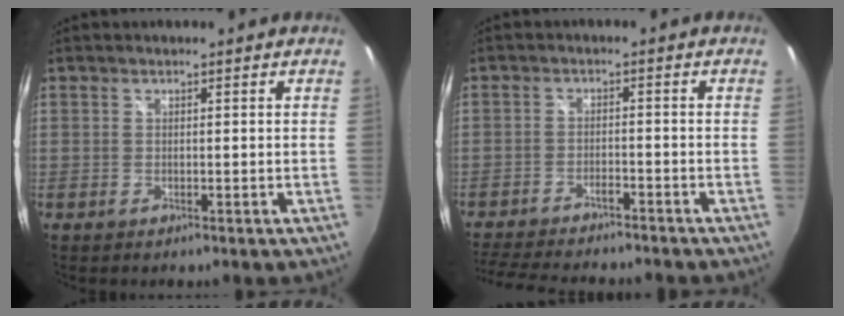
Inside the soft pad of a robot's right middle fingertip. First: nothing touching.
{"total": 13.6, "force": [-12.0, 2.6, 5.8], "torque": [-0.130, -0.015, -0.186]}